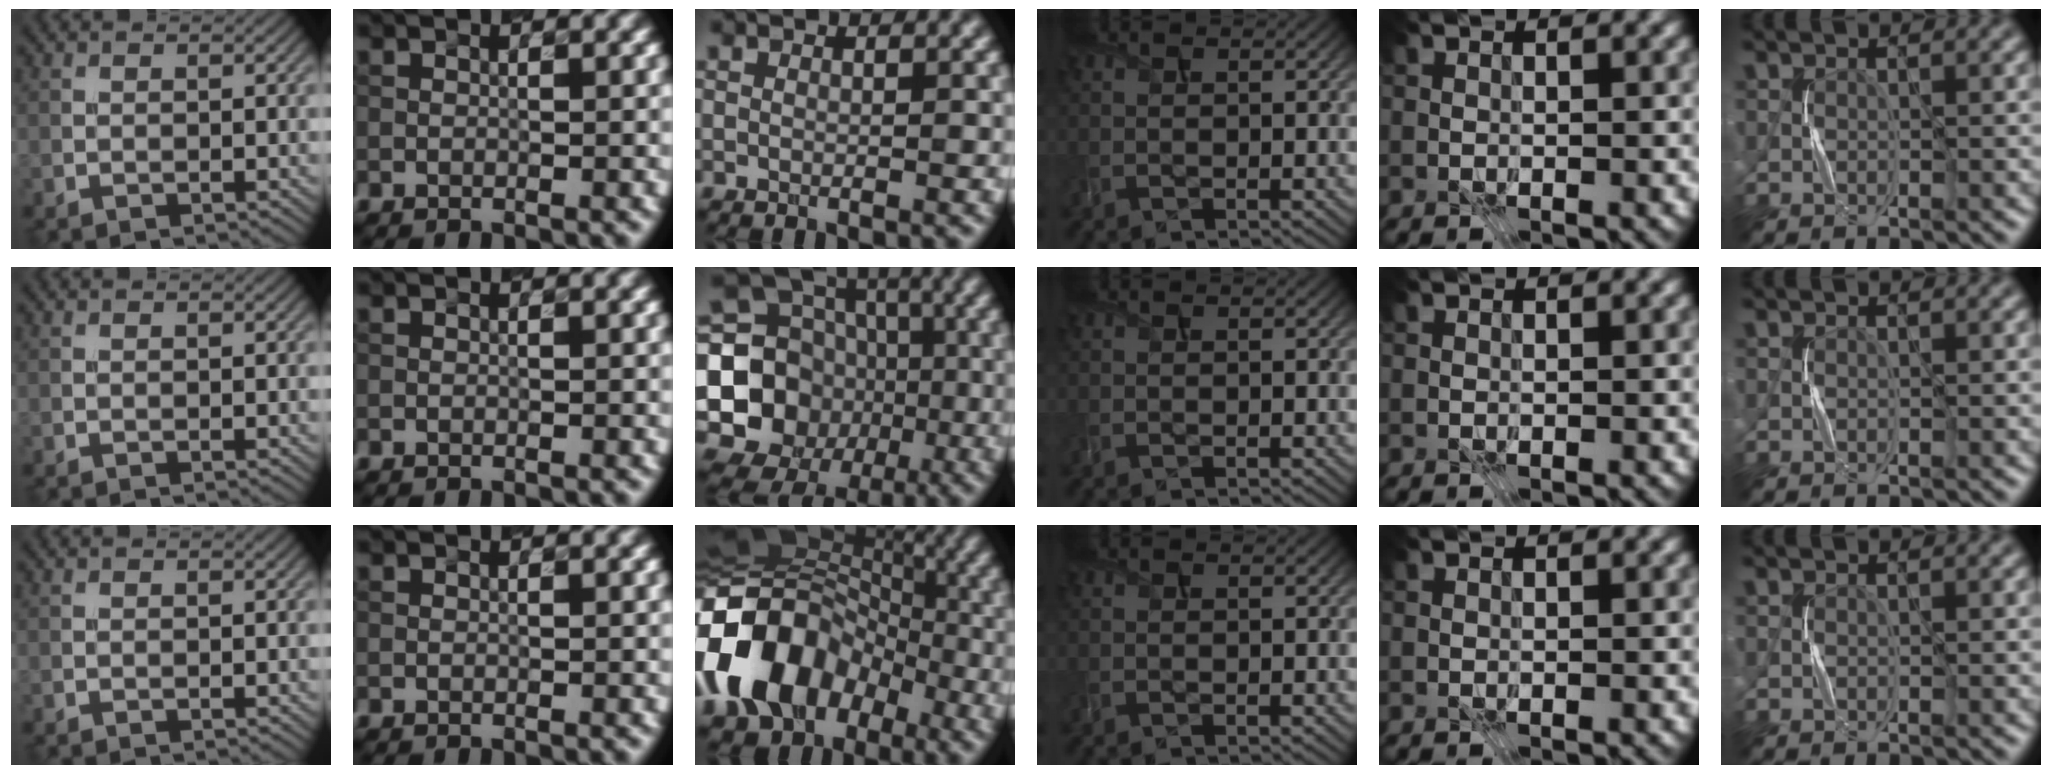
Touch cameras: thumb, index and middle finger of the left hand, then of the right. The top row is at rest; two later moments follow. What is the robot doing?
{"motion": "press", "object": "stapler"}